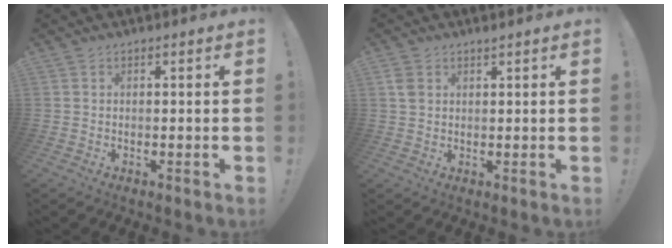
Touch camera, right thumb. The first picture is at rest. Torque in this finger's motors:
{"motor_torque": [0.00, 0.00, 0.04, 0.01, 0.01]}